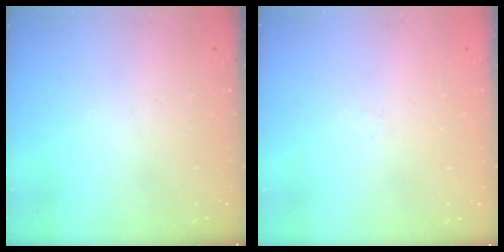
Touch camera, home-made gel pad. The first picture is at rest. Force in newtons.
{"total": 1.6, "press": 1.5, "slide": 0.4}